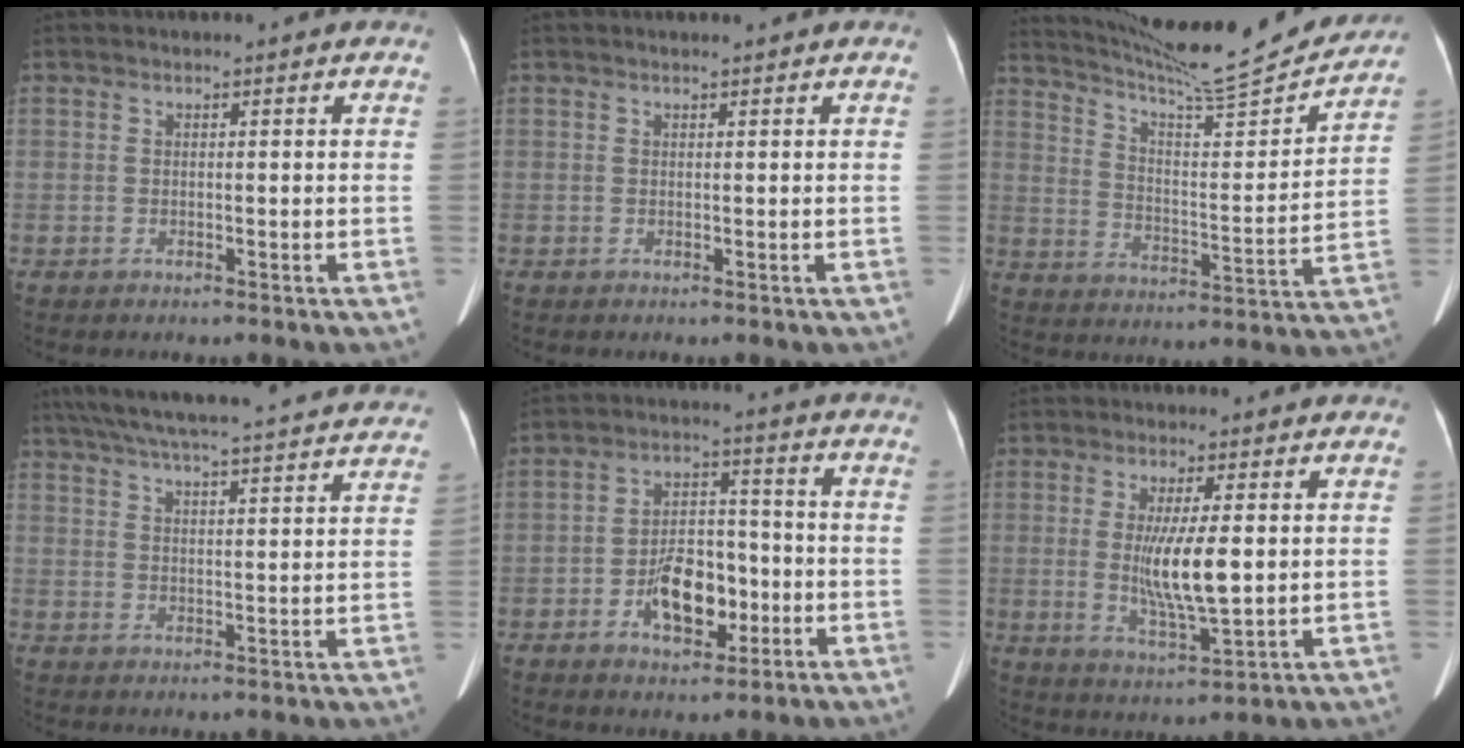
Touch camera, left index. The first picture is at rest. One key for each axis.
{"total": 0.0}
{"total": 19.9, "fx": 18.8, "fy": 0.1, "fz": 6.6, "tx": -0.114, "ty": -0.039, "tz": 0.274}
{"total": 29.9, "fx": 27.3, "fy": 2.6, "fz": 11.9, "tx": -0.207, "ty": -0.010, "tz": 0.345}
{"total": 9.1, "fx": -3.2, "fy": 4.9, "fz": 7.0, "tx": -0.128, "ty": 0.016, "tz": -0.049}
{"total": 8.7, "fx": 0.5, "fy": 1.2, "fz": 8.6, "tx": -0.168, "ty": -0.021, "tz": 0.013}